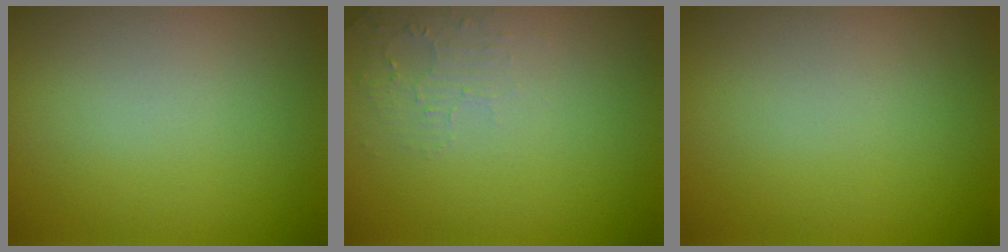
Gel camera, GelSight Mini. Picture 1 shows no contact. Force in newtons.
{"total": 1.6, "press": 1.6, "slide": 0.4}
{"total": 0.0}